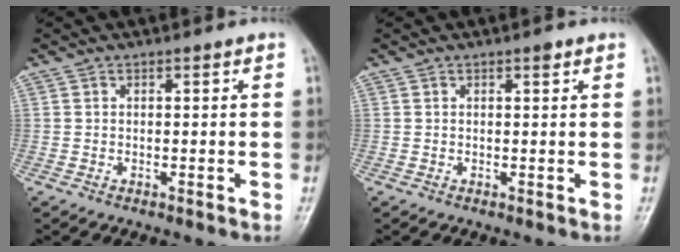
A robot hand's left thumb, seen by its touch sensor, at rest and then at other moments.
{"total": 1.1, "force": [0.7, 0.4, 0.7], "torque": [-0.008, -0.002, 0.009]}